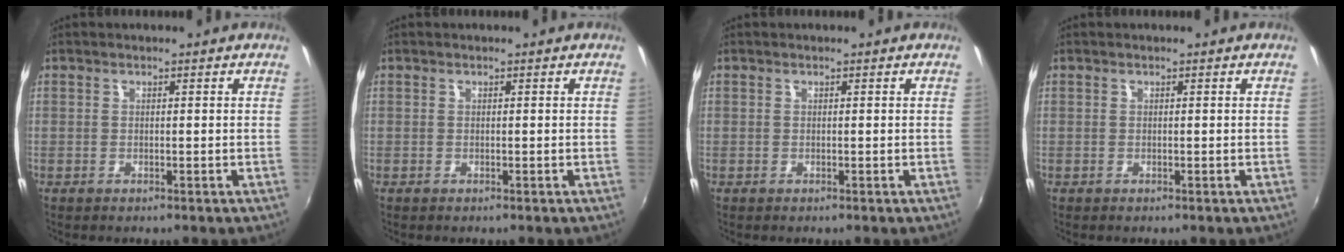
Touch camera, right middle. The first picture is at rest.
{"total": 0.0}
{"total": 0.0}
{"total": 0.0}